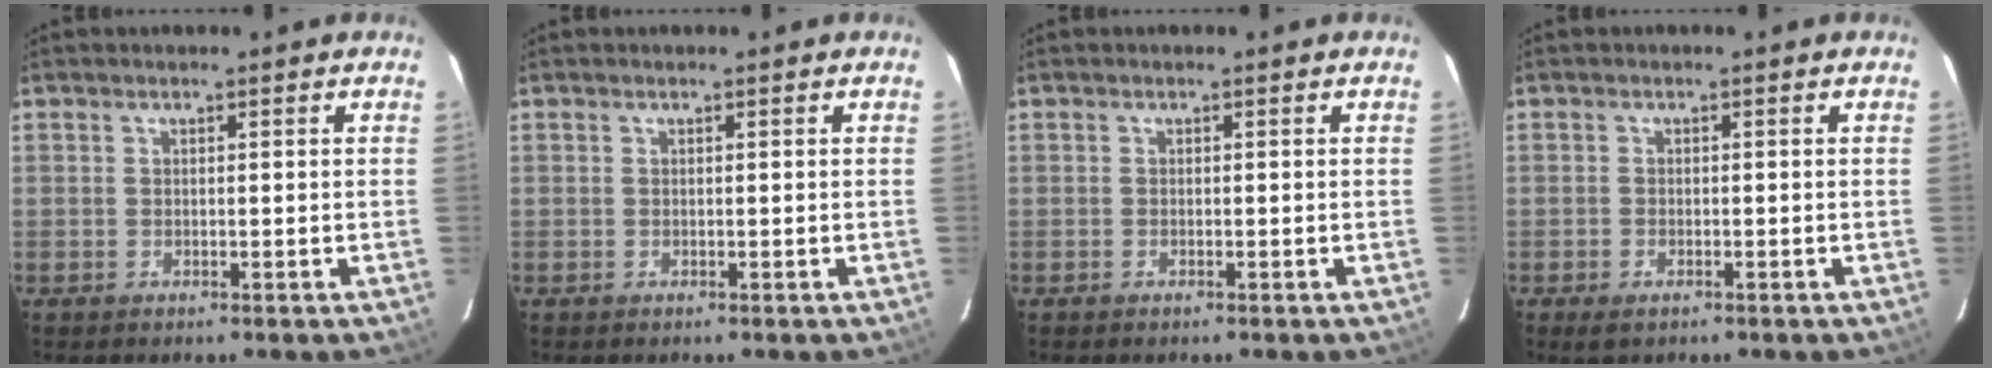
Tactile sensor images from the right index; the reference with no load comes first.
{"total": 0.0}
{"total": 0.0}
{"total": 2.4, "force": [-1.5, 1.2, 1.4], "torque": [-0.029, -0.008, -0.027]}